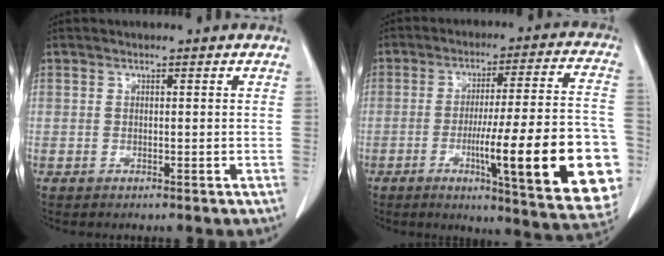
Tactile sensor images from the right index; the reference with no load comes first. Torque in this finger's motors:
{"motor_torque": [2.14, 0.00, 1.05, 0.21]}